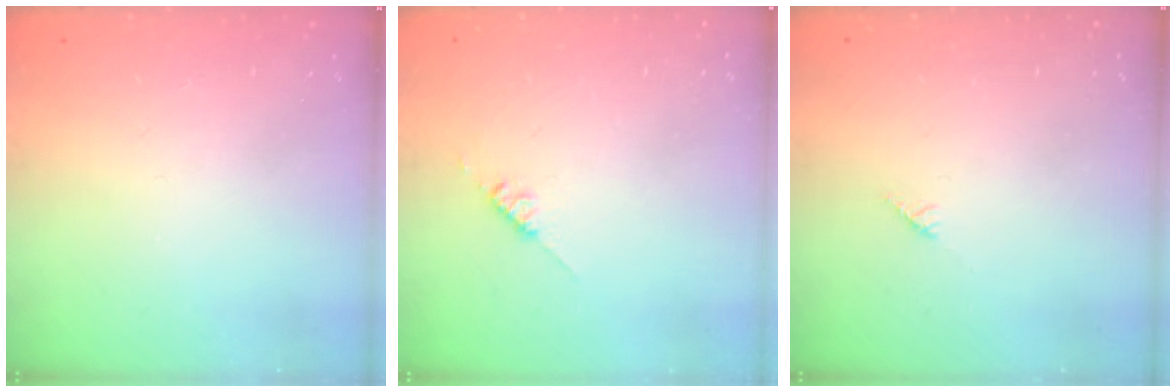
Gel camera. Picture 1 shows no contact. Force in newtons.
{"total": 2.6, "press": 2.6, "slide": 0.3}
{"total": 2.7, "press": 2.7, "slide": 0.2}